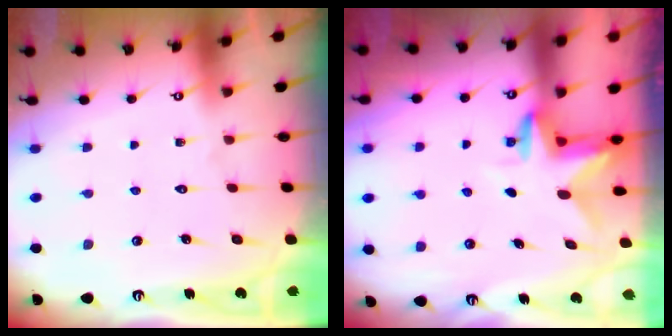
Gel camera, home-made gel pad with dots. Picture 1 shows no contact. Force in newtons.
{"total": 3.0, "press": 3.0, "slide": 0.3}